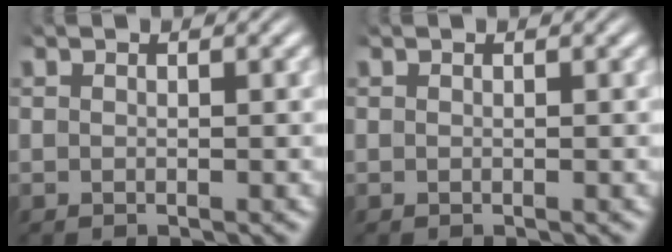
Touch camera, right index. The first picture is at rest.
{"total": 0.0}